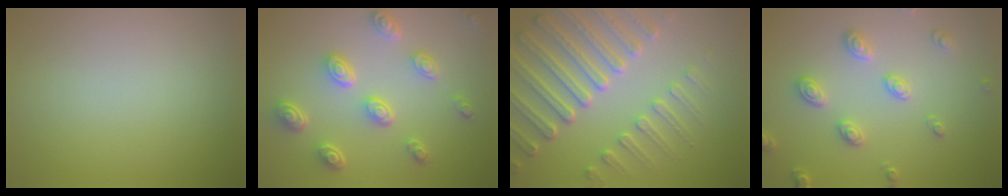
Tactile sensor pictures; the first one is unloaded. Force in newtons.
{"total": 5.0, "press": 3.9, "slide": 3.1}
{"total": 7.2, "press": 5.7, "slide": 4.4}
{"total": 2.8, "press": 2.7, "slide": 0.8}